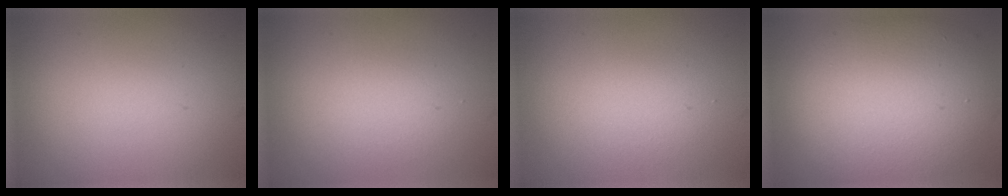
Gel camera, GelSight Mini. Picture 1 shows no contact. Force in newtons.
{"total": 1.8, "press": 1.8, "slide": 0.0}
{"total": 1.9, "press": 1.9, "slide": 0.2}
{"total": 10.3, "press": 10.3, "slide": 0.5}